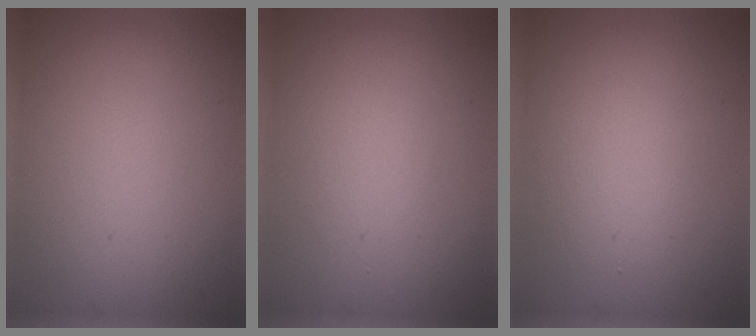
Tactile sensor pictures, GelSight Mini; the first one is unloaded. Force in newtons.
{"total": 1.3, "press": 1.3, "slide": 0.1}
{"total": 2.7, "press": 2.7, "slide": 0.1}